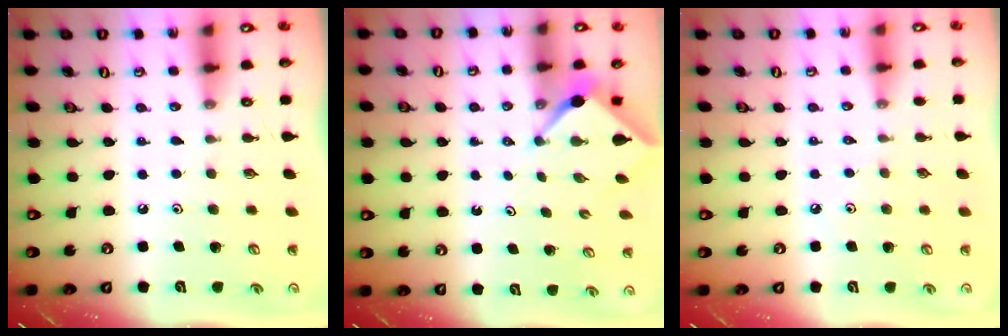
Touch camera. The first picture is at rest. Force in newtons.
{"total": 2.4, "press": 2.4, "slide": 0.3}
{"total": 2.9, "press": 2.8, "slide": 0.5}